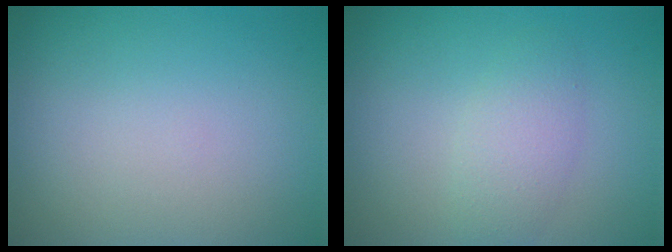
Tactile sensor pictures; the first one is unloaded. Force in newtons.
{"total": 2.5, "press": 2.5, "slide": 0.1}